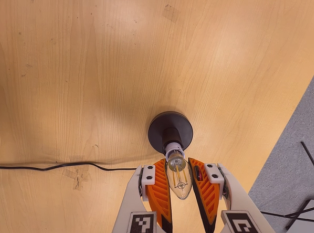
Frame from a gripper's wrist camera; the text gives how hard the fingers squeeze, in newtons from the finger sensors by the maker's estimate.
{"total": 13.5, "left": 13.0, "right": 14.0}